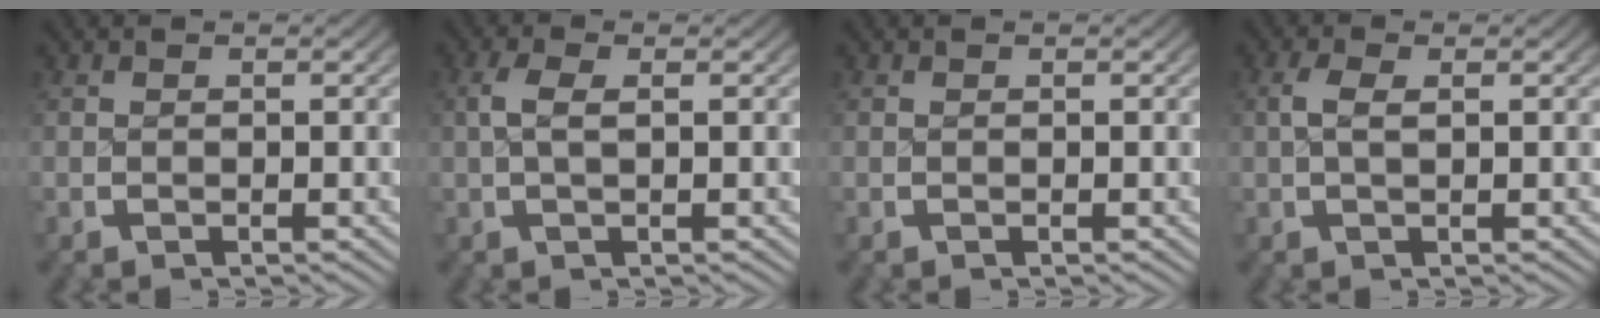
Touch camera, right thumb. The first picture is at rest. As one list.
[{"total": 2.0, "force": [0.5, 0.7, 1.8], "torque": [-0.042, 0.003, 0.010]}, {"total": 0.0}, {"total": 1.7, "force": [0.5, 0.6, 1.5], "torque": [-0.033, 0.002, 0.011]}]